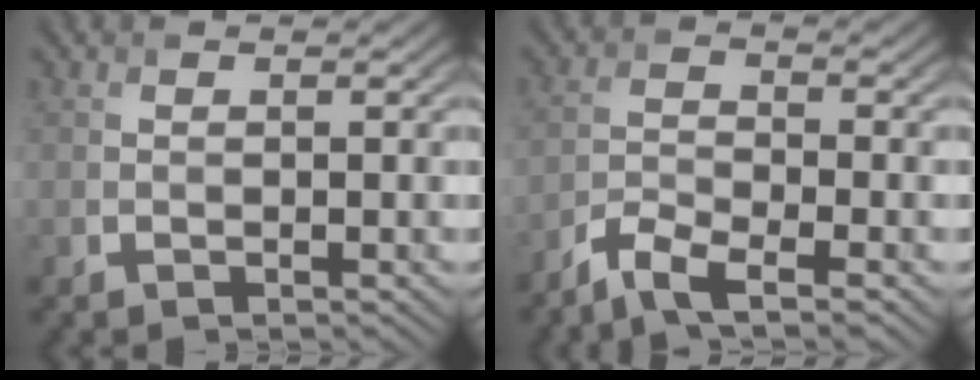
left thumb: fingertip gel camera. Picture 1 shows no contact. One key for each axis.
{"total": 4.3, "fx": -3.4, "fy": 0.8, "fz": 2.6, "tx": -0.061, "ty": -0.004, "tz": -0.079}